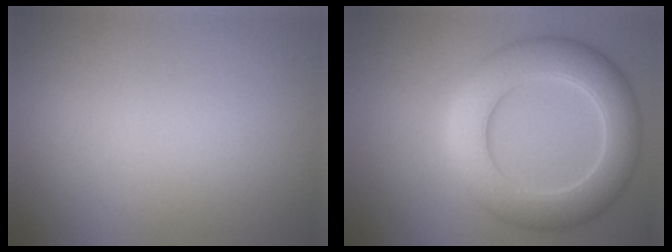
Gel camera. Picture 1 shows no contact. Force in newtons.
{"total": 7.5, "press": 7.5, "slide": 0.4}